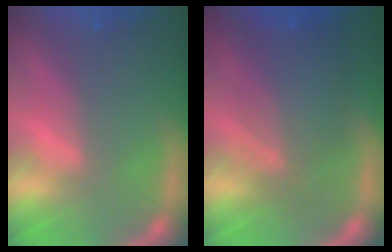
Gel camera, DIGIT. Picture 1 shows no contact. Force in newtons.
{"total": 6.6}